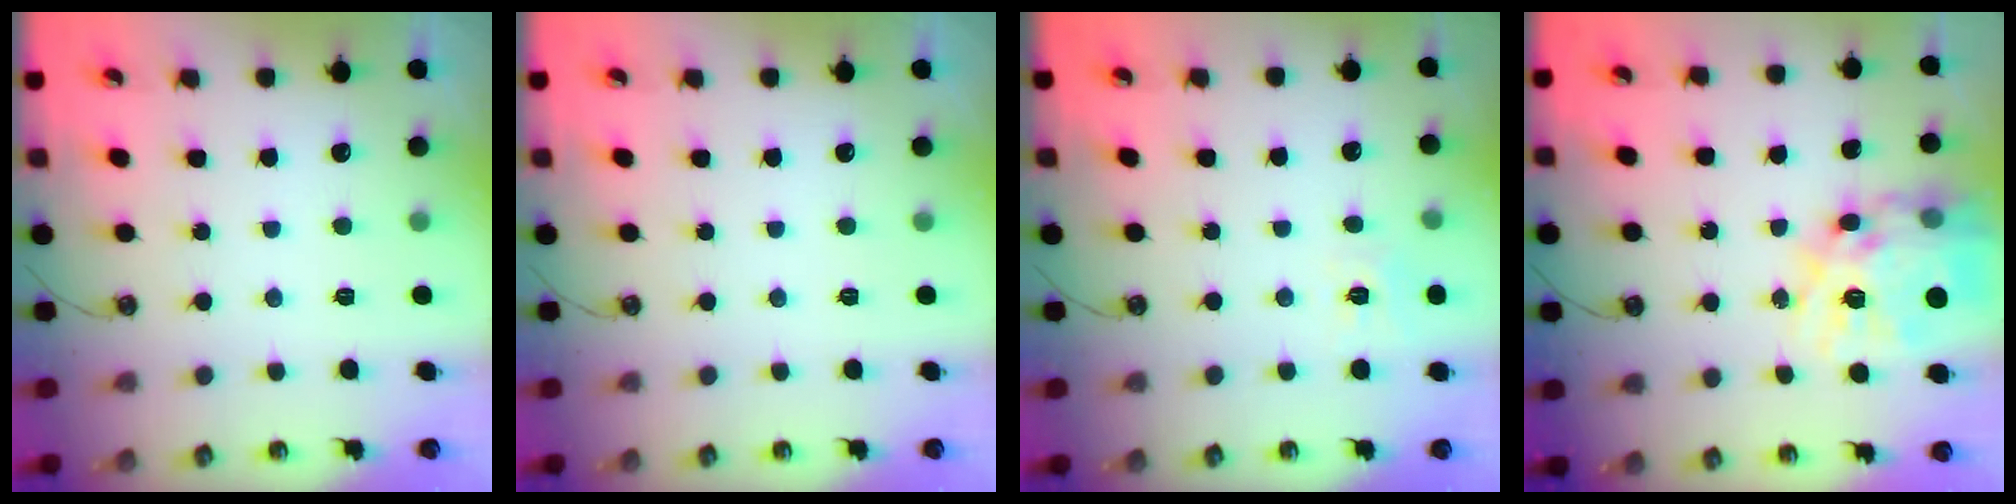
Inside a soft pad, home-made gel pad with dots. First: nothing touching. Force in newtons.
{"total": 0.0}
{"total": 6.5, "press": 6.5, "slide": 0.7}
{"total": 22.1, "press": 22.0, "slide": 2.0}